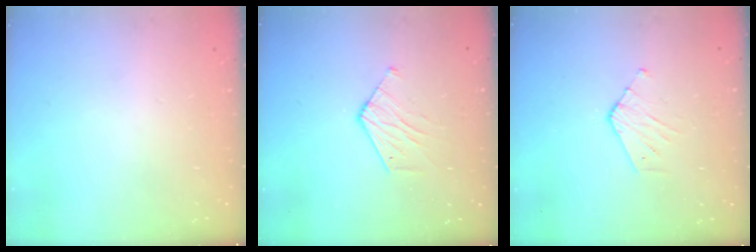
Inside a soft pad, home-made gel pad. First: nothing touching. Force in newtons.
{"total": 6.3, "press": 6.3, "slide": 0.5}
{"total": 3.0, "press": 3.0, "slide": 0.3}